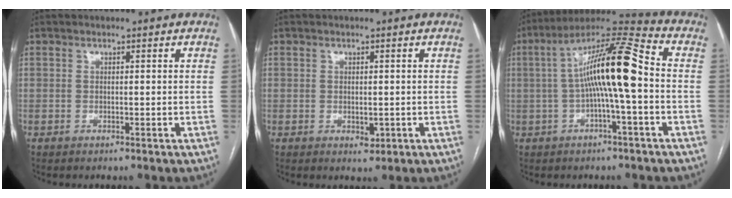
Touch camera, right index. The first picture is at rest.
{"total": 1.9, "force": [-0.3, 1.3, 1.3], "torque": [-0.017, -0.003, 0.001]}
{"total": 13.7, "force": [-0.3, 1.0, 13.7], "torque": [-0.241, 0.032, -0.012]}